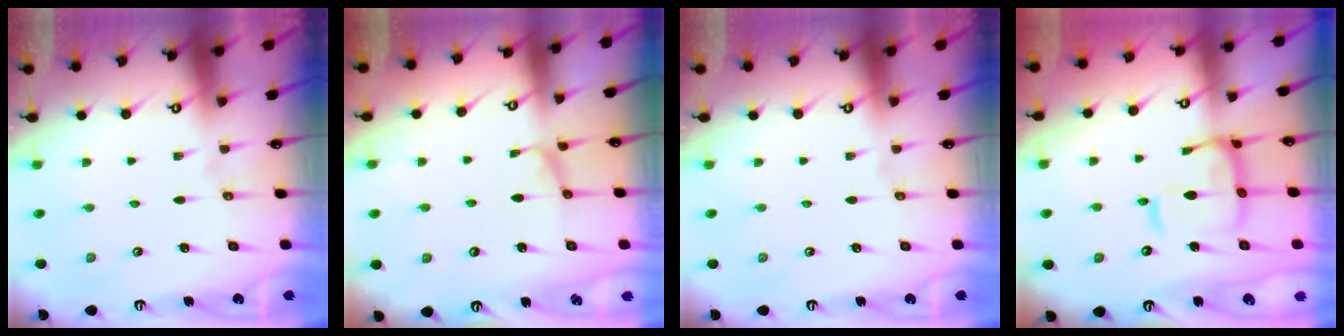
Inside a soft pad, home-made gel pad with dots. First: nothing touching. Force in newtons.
{"total": 1.5, "press": 1.3, "slide": 0.5}
{"total": 0.0}
{"total": 9.1, "press": 9.1, "slide": 1.2}